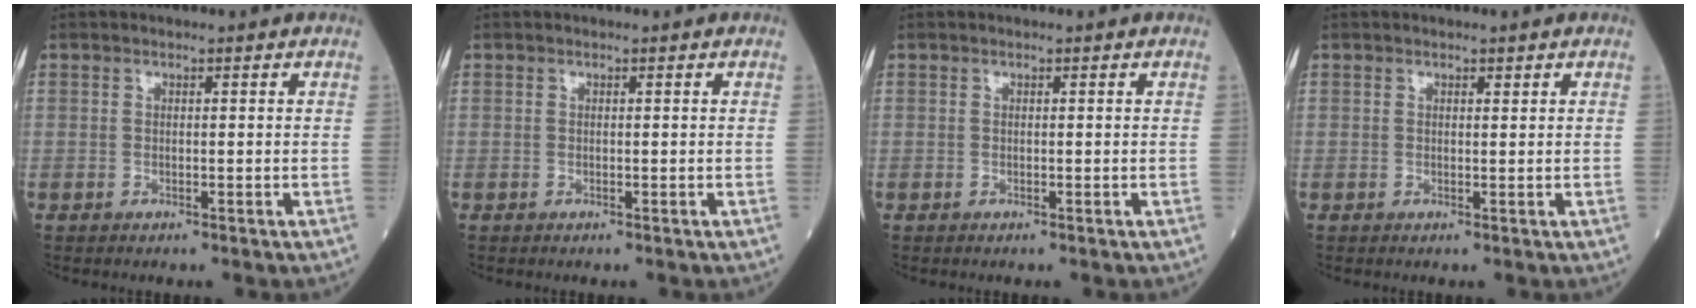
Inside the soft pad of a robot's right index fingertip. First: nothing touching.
{"total": 0.0}
{"total": 0.0}
{"total": 0.6, "force": [0.4, 0.2, 0.3], "torque": [-0.007, -0.003, 0.006]}